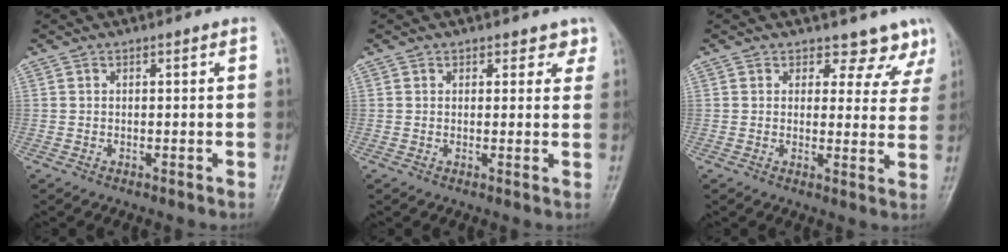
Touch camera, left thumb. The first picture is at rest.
{"total": 2.7, "force": [1.8, 1.9, 0.4], "torque": [0.029, -0.007, 0.014]}
{"total": 7.5, "force": [6.2, 4.1, 0.5], "torque": [0.041, -0.033, 0.053]}